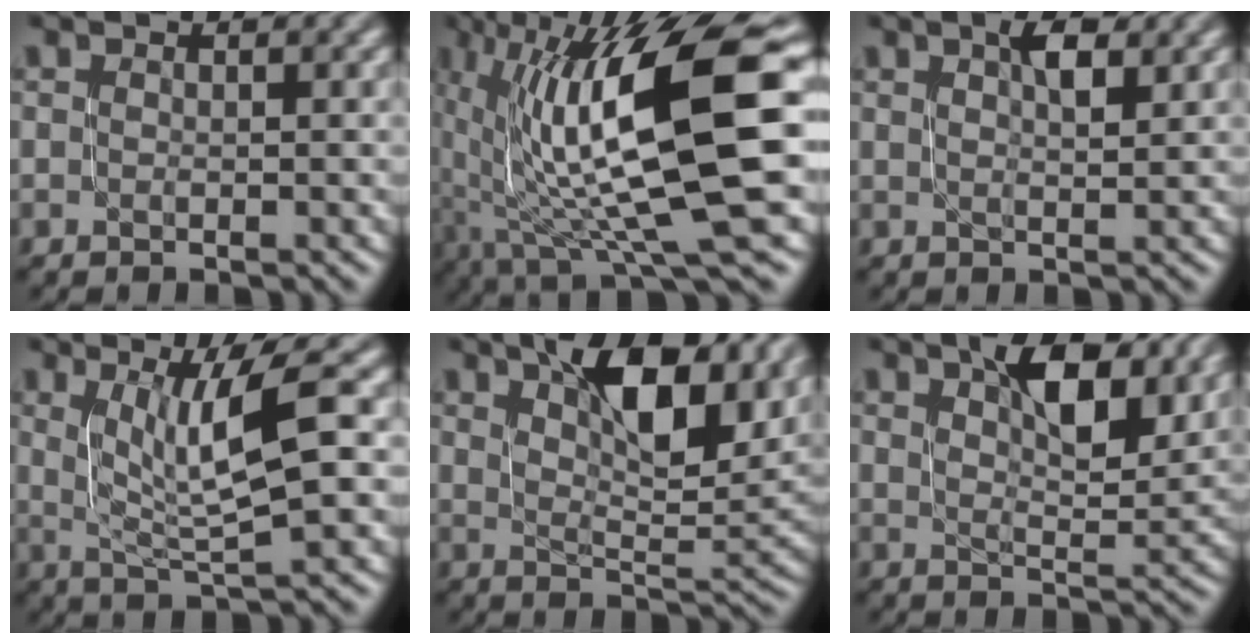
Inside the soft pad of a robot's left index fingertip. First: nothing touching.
{"total": 14.2, "force": [1.7, 4.0, 13.5], "torque": [-0.236, 0.002, 0.036]}
{"total": 2.6, "force": [1.3, 0.6, 2.1], "torque": [-0.030, 0.002, 0.019]}
{"total": 6.4, "force": [1.5, 1.3, 6.1], "torque": [-0.098, 0.002, 0.030]}
{"total": 11.1, "force": [6.0, 3.8, 8.5], "torque": [-0.123, 0.011, 0.101]}
{"total": 7.6, "force": [3.8, 2.8, 5.9], "torque": [-0.084, 0.003, 0.062]}